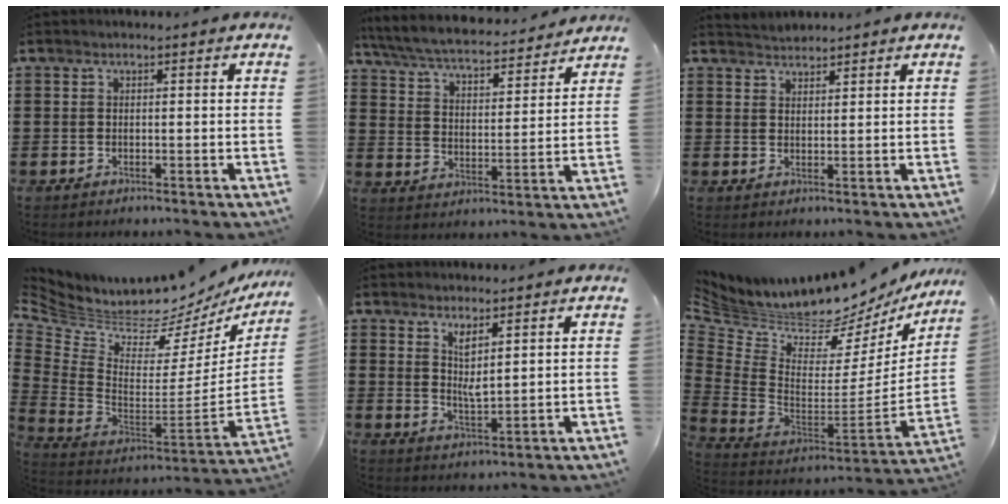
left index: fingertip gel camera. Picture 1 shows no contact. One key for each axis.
{"total": 5.8, "fx": 5.5, "fy": 0.3, "fz": 1.9, "tx": -0.061, "ty": -0.038, "tz": 0.092}
{"total": 2.1, "fx": 2.1, "fy": 0.2, "fz": -0.1, "tx": -0.004, "ty": 0.000, "tz": 0.041}
{"total": 4.1, "fx": 4.0, "fy": 0.9, "fz": 0.4, "tx": -0.047, "ty": -0.063, "tz": 0.060}
{"total": 3.4, "fx": 2.2, "fy": 0.9, "fz": 2.4, "tx": -0.051, "ty": -0.003, "tz": 0.040}
{"total": 6.0, "fx": 5.9, "fy": 0.8, "fz": 0.5, "tx": -0.055, "ty": -0.077, "tz": 0.092}